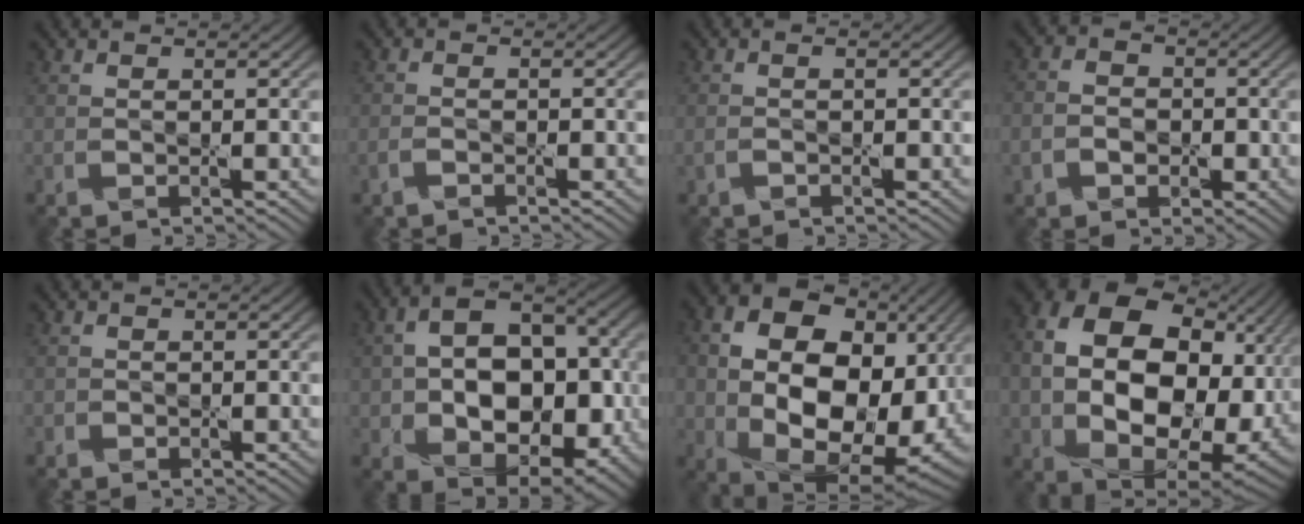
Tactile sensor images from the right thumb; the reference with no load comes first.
{"total": 1.5, "force": [-1.1, 0.5, 0.8], "torque": [-0.024, -0.002, -0.025]}
{"total": 1.0, "force": [-0.5, 0.3, 0.7], "torque": [-0.019, -0.001, -0.012]}
{"total": 5.0, "force": [-1.5, 4.1, 2.4], "torque": [-0.043, -0.007, -0.039]}
{"total": 0.6, "force": [-0.4, 0.5, 0.0], "torque": [0.000, -0.003, -0.008]}
{"total": 14.0, "force": [-1.1, 9.5, 10.2], "torque": [-0.171, -0.006, -0.012]}
{"total": 17.9, "force": [0.0, 12.4, 13.0], "torque": [-0.247, -0.041, 0.023]}
{"total": 21.1, "force": [1.6, 14.8, 15.0], "torque": [-0.326, -0.038, 0.078]}